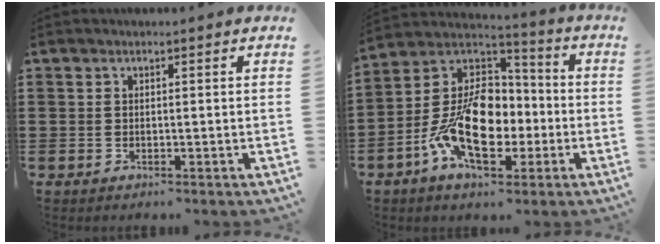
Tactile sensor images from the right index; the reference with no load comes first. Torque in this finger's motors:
{"motor_torque": [2.14, 0.00, 1.05, 0.21]}